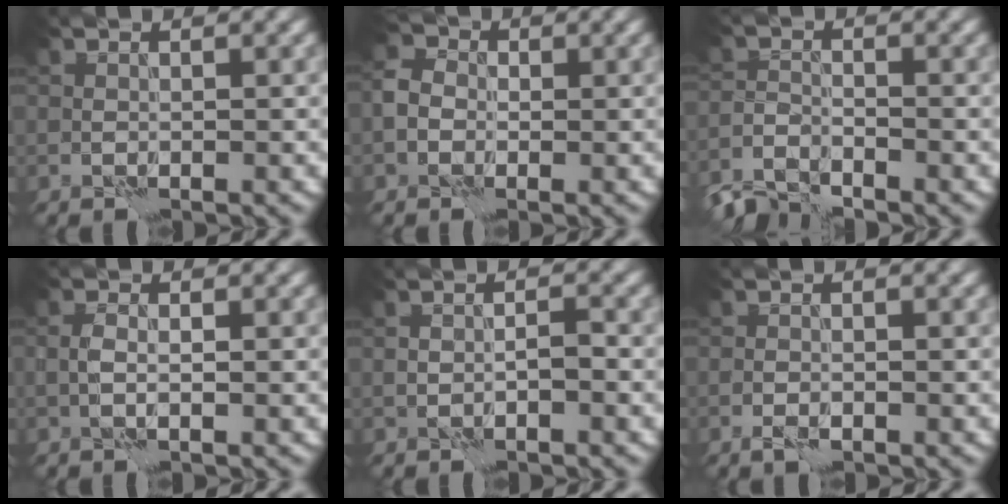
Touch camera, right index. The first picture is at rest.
{"total": 2.1, "force": [-0.6, 1.8, 0.8], "torque": [-0.014, 0.007, -0.018]}
{"total": 3.8, "force": [-3.5, 1.1, 1.1], "torque": [-0.021, -0.007, -0.079]}
{"total": 1.1, "force": [-0.1, 0.5, 1.0], "torque": [-0.025, 0.002, -0.005]}
{"total": 1.0, "force": [-0.6, 0.1, 0.8], "torque": [-0.015, 0.007, -0.012]}
{"total": 1.1, "force": [-0.6, 0.5, 0.7], "torque": [-0.017, -0.001, -0.014]}